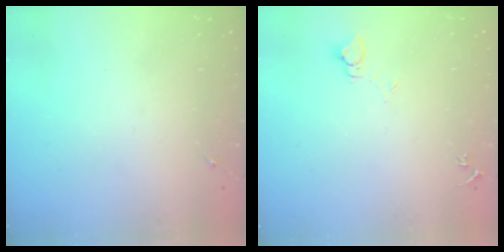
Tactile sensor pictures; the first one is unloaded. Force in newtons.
{"total": 4.0, "press": 4.0, "slide": 0.4}